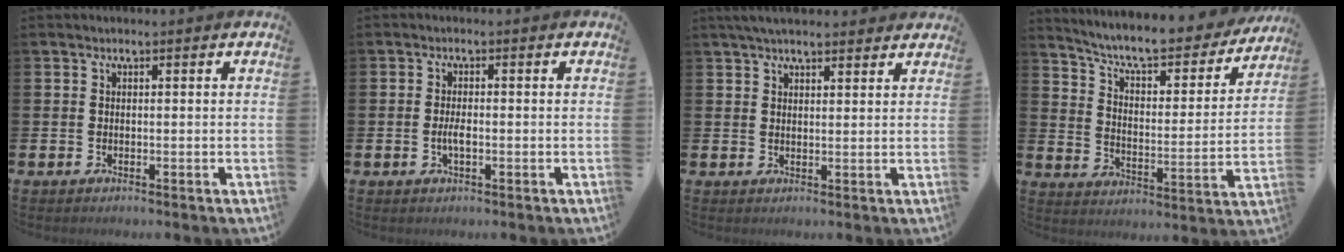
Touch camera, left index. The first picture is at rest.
{"total": 2.0, "force": [-0.4, 0.7, 1.9], "torque": [-0.035, 0.001, -0.009]}
{"total": 3.8, "force": [3.4, 0.9, 1.3], "torque": [-0.028, -0.008, 0.063]}
{"total": 8.2, "force": [7.4, 1.8, 2.9], "torque": [-0.086, -0.054, 0.123]}